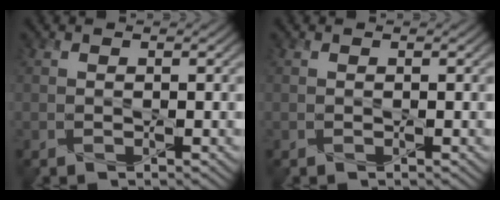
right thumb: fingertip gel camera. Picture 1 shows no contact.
{"total": 0.0}